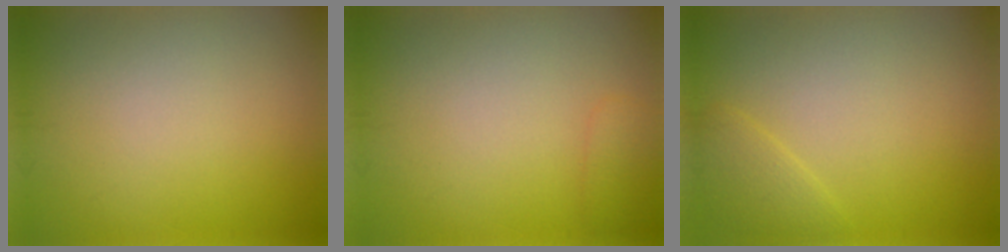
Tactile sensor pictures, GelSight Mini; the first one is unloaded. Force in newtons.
{"total": 1.3, "press": 1.3, "slide": 0.1}
{"total": 1.7, "press": 1.7, "slide": 0.1}